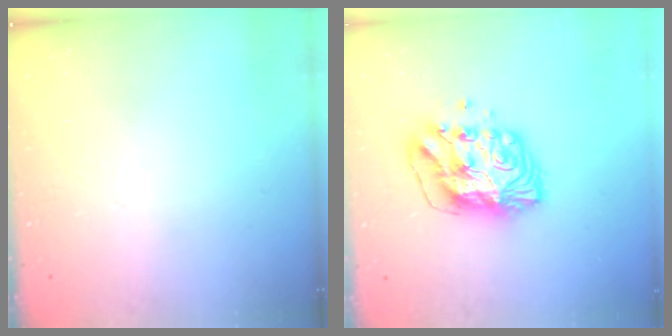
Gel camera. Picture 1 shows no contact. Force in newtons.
{"total": 11.2, "press": 11.2, "slide": 1.1}